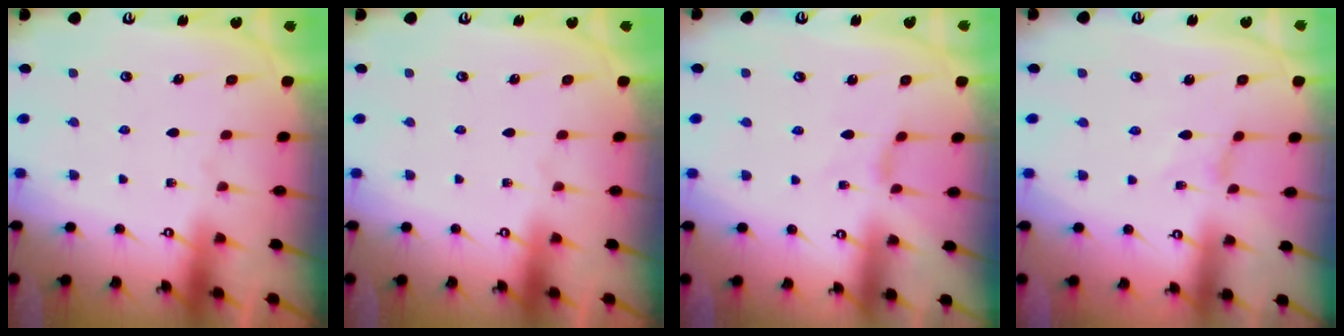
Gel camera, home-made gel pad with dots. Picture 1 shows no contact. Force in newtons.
{"total": 0.0}
{"total": 0.0}
{"total": 0.7, "press": 0.7, "slide": 0.2}